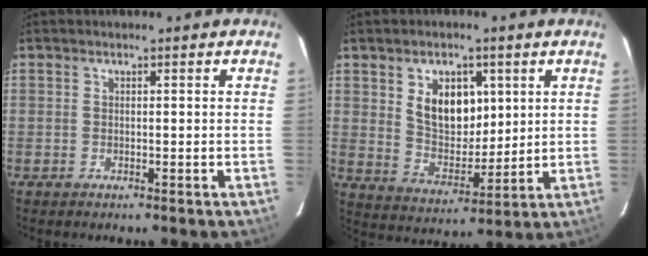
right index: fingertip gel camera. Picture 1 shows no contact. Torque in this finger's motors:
{"motor_torque": [0.50, -0.06, 0.46, 0.09]}